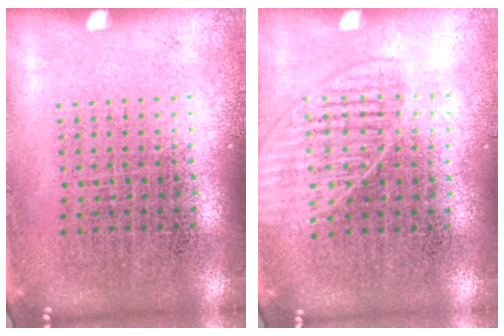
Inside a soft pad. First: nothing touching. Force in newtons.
{"total": 1.3, "press": 1.2, "slide": 0.5}